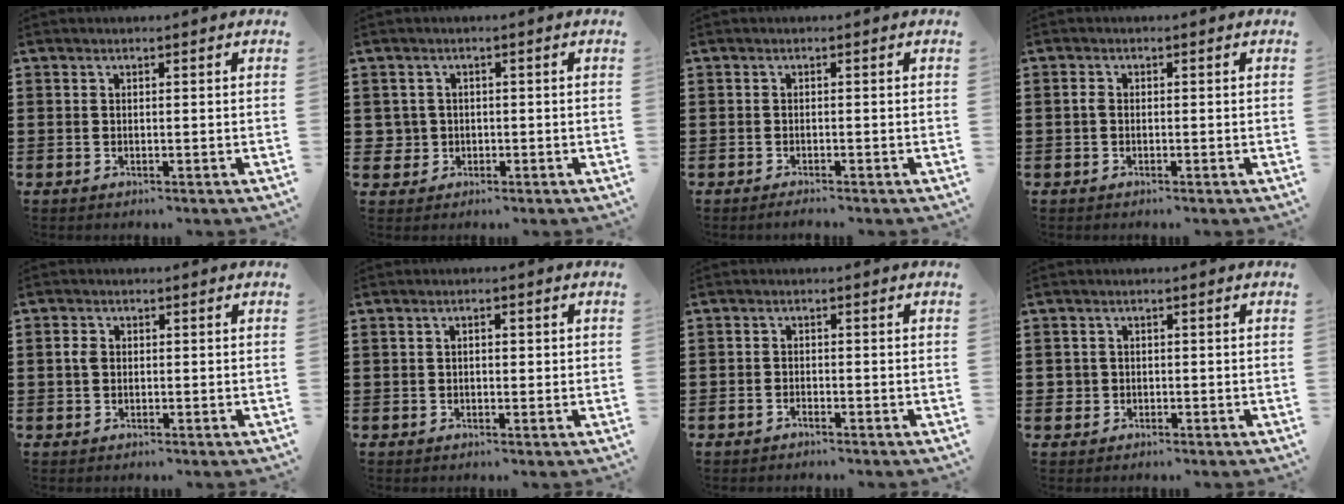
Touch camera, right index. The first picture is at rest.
{"total": 2.3, "force": [-0.5, 2.2, 0.3], "torque": [-0.016, 0.005, -0.014]}
{"total": 0.8, "force": [-0.8, -0.1, 0.2], "torque": [-0.006, -0.003, -0.015]}
{"total": 1.0, "force": [-0.4, 0.6, 0.6], "torque": [-0.022, -0.003, -0.011]}
{"total": 1.7, "force": [-0.1, 1.3, 1.1], "torque": [-0.031, 0.003, -0.005]}
{"total": 1.6, "force": [0.0, 0.9, 1.3], "torque": [-0.027, 0.006, -0.002]}
{"total": 1.3, "force": [-1.3, 0.2, 0.0], "torque": [-0.005, 0.003, -0.027]}
{"total": 1.6, "force": [-0.5, 1.5, 0.2], "torque": [-0.009, 0.004, -0.013]}